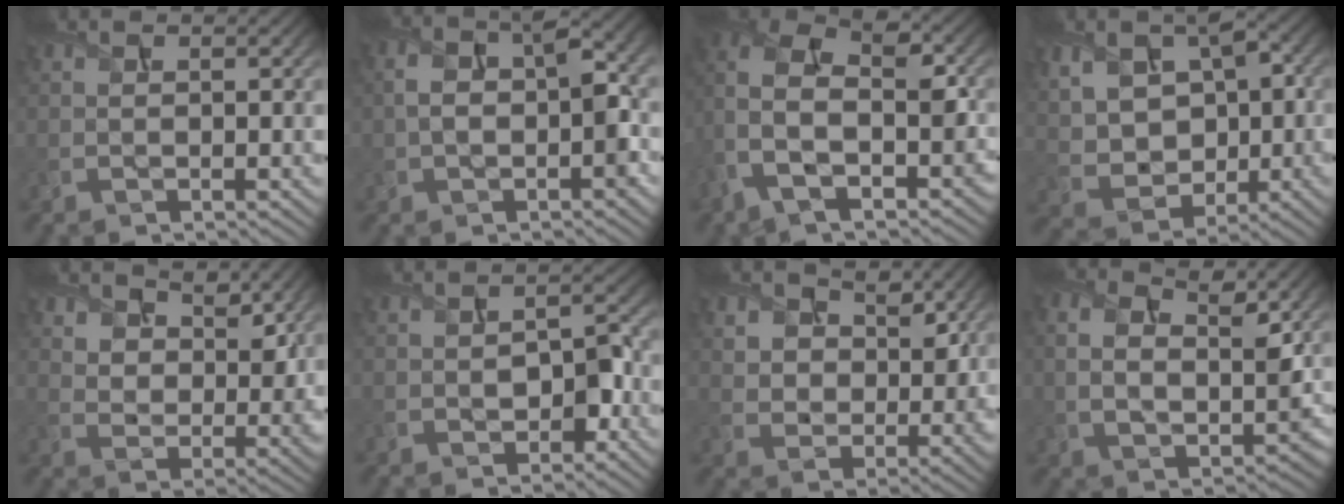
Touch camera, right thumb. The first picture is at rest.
{"total": 6.7, "force": [-0.4, 3.8, 5.5], "torque": [-0.096, 0.002, -0.009]}
{"total": 11.7, "force": [-3.3, 7.1, 8.8], "torque": [-0.183, -0.013, -0.059]}
{"total": 11.0, "force": [2.0, 8.1, 7.1], "torque": [-0.157, 0.009, 0.041]}
{"total": 7.6, "force": [5.2, 4.2, 3.6], "torque": [-0.084, -0.011, 0.092]}
{"total": 3.8, "force": [-1.1, 2.4, 2.7], "torque": [-0.038, 0.000, -0.016]}
{"total": 7.3, "force": [4.2, 4.9, 3.4], "torque": [-0.091, -0.013, 0.076]}
{"total": 7.9, "force": [1.8, 5.1, 5.7], "torque": [-0.085, 0.000, 0.026]}